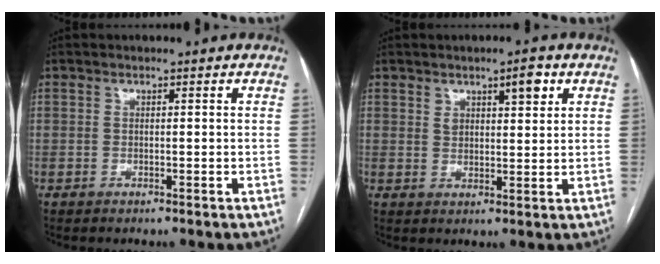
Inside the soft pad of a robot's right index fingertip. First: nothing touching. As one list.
[{"total": 4.7, "force": [2.6, 1.7, 3.4], "torque": [-0.056, 0.004, 0.043]}]